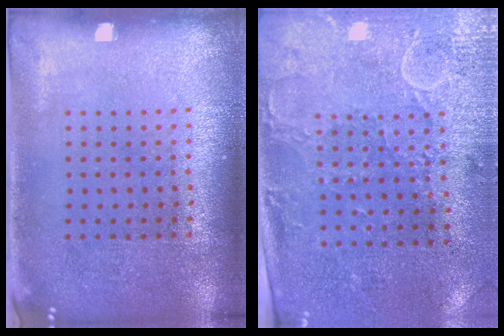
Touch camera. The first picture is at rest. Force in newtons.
{"total": 2.9, "press": 2.4, "slide": 1.7}